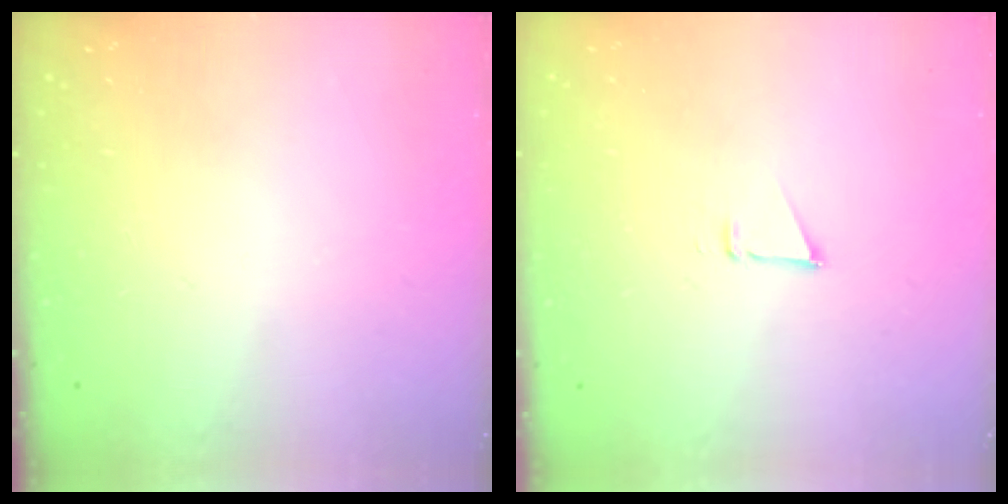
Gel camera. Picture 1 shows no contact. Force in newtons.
{"total": 2.6, "press": 2.5, "slide": 0.8}